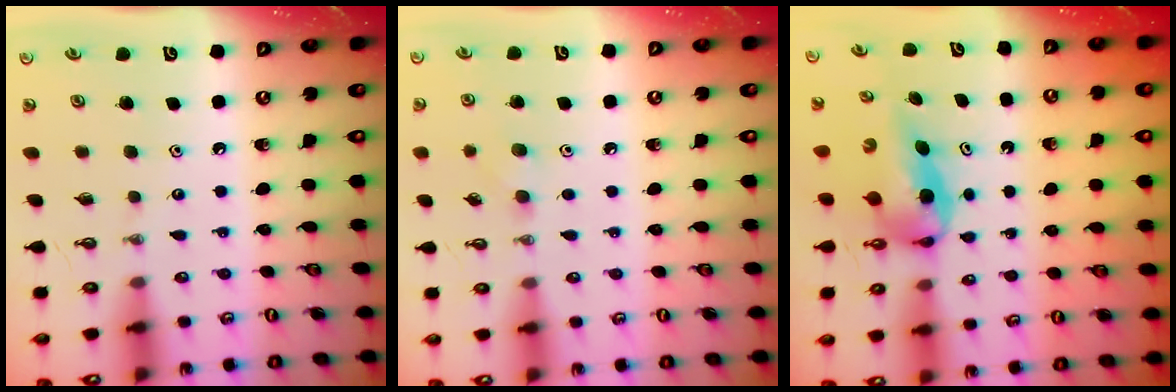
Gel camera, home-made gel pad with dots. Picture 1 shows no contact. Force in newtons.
{"total": 4.6, "press": 4.6, "slide": 0.6}
{"total": 7.2, "press": 6.8, "slide": 2.4}